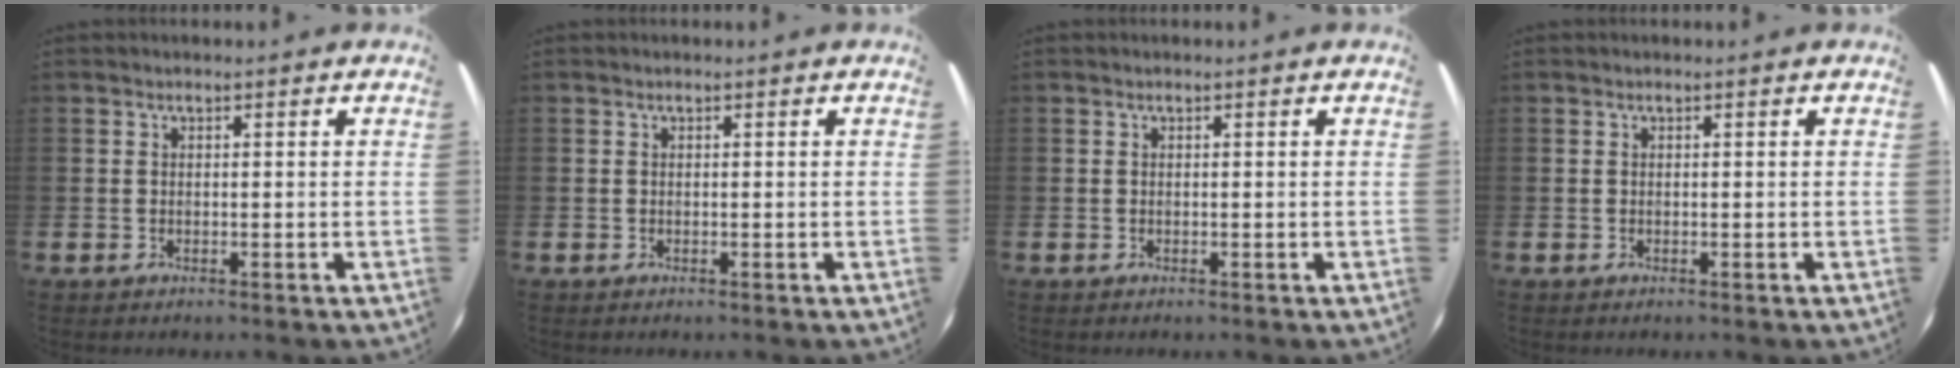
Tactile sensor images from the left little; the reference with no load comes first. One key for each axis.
{"total": 0.0}
{"total": 0.0}
{"total": 0.0}